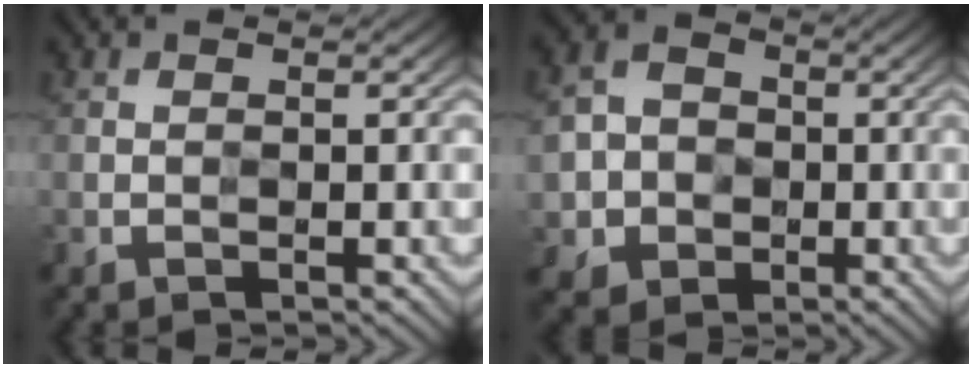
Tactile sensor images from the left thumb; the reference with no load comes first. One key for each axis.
{"total": 5.9, "fx": -1.2, "fy": 5.5, "fz": 2.0, "tx": -0.048, "ty": -0.011, "tz": -0.038}